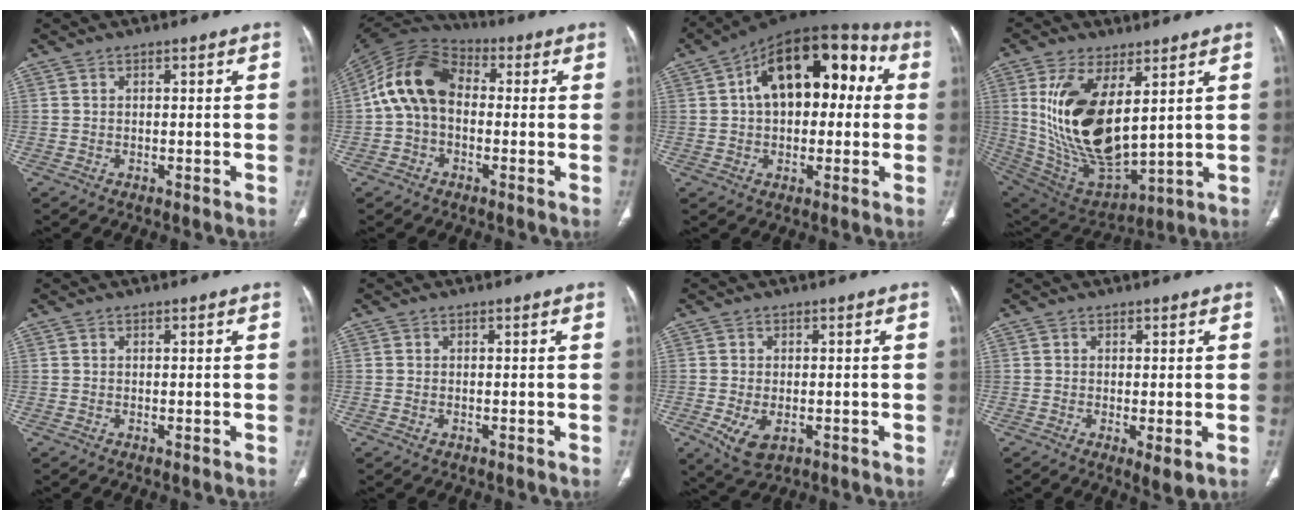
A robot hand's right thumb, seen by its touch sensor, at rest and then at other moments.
{"total": 13.2, "force": [0.1, 9.3, 9.3], "torque": [-0.169, 0.035, -0.015]}
{"total": 19.6, "force": [3.7, 11.4, 15.6], "torque": [-0.201, 0.043, 0.046]}
{"total": 20.5, "force": [5.0, 9.8, 17.3], "torque": [-0.326, -0.032, 0.117]}
{"total": 0.0}
{"total": 0.5, "force": [-0.2, 0.4, 0.4], "torque": [-0.013, 0.002, -0.001]}
{"total": 5.7, "force": [-1.7, 3.3, 4.3], "torque": [-0.081, -0.008, -0.019]}
{"total": 3.2, "force": [-0.7, 1.0, 3.0], "torque": [-0.053, -0.013, -0.010]}